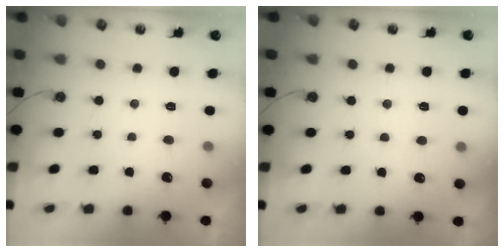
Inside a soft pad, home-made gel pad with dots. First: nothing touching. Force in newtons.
{"total": 5.5, "press": 5.4, "slide": 0.7}